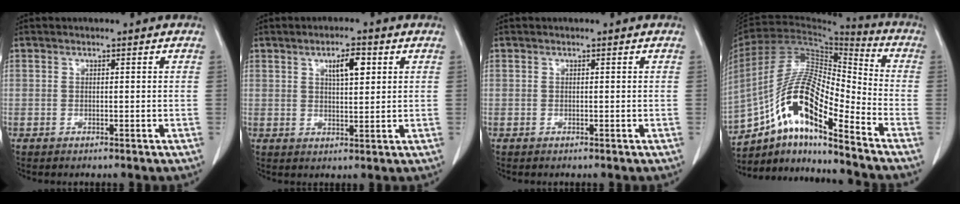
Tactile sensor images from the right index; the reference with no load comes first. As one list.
[{"total": 4.7, "force": [2.0, 1.3, 4.0], "torque": [-0.068, 0.002, 0.035]}, {"total": 0.0}, {"total": 16.4, "force": [-9.5, 3.1, 12.9], "torque": [-0.251, 0.017, -0.169]}]